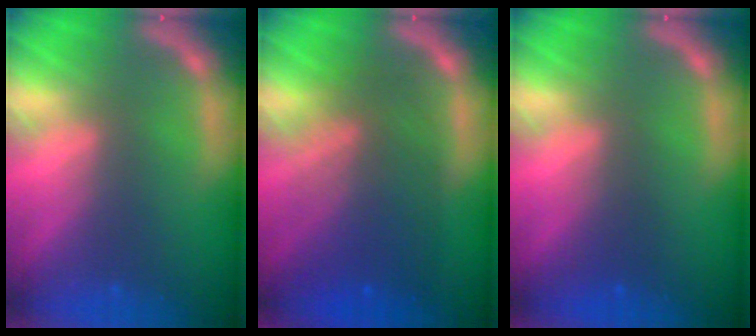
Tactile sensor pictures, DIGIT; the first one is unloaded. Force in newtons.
{"total": 8.6}
{"total": 1.0}